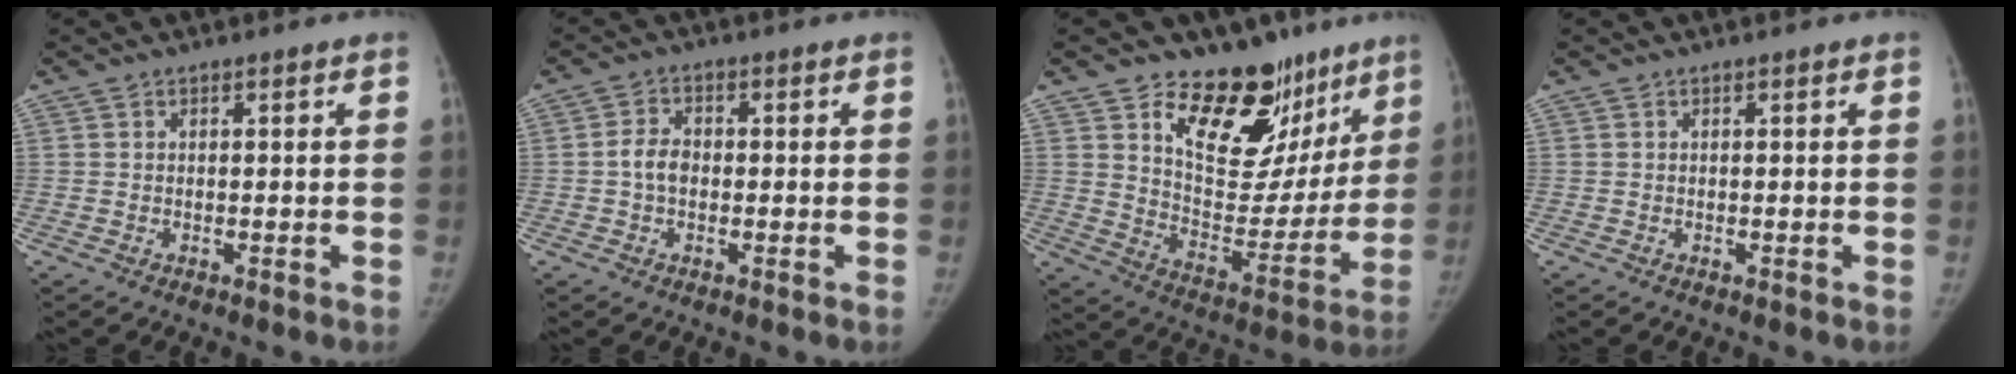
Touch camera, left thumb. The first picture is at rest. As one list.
[{"total": 3.9, "force": [-0.4, 2.8, 2.7], "torque": [-0.045, 0.012, -0.012]}, {"total": 21.8, "force": [14.1, 12.8, 10.7], "torque": [-0.079, -0.084, 0.216]}, {"total": 0.0}]